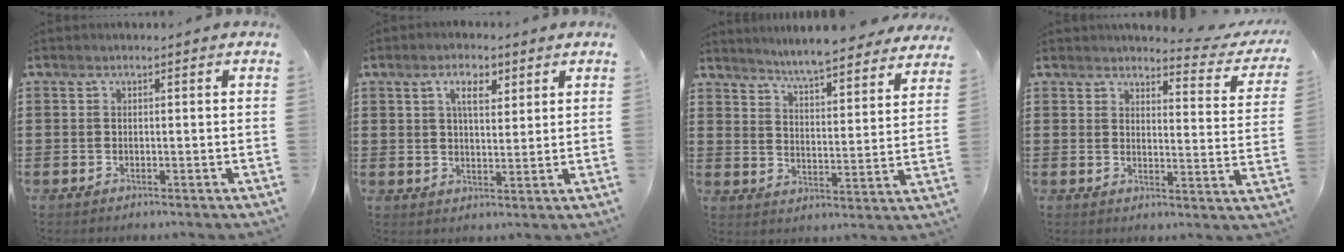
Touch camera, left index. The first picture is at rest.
{"total": 5.1, "force": [2.9, 2.3, 3.5], "torque": [-0.064, 0.005, 0.046]}
{"total": 5.4, "force": [5.3, -0.6, 0.8], "torque": [-0.041, -0.040, 0.089]}
{"total": 3.8, "force": [3.6, 0.4, 1.3], "torque": [-0.035, -0.021, 0.060]}